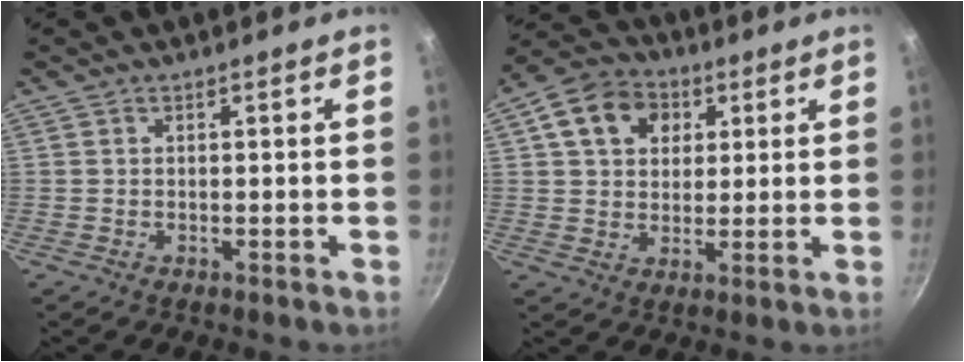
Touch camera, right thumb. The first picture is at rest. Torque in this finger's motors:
{"motor_torque": [-0.21, 2.20, 0.31, -0.19, 0.06]}